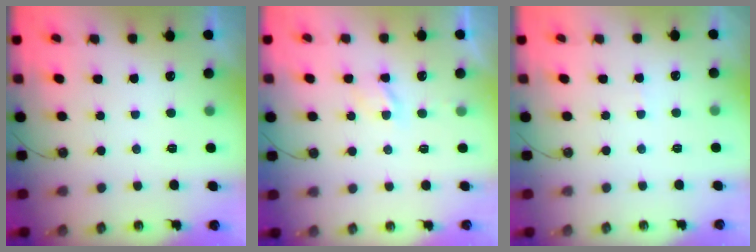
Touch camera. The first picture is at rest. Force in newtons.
{"total": 3.9, "press": 3.9, "slide": 0.6}
{"total": 2.8, "press": 2.8, "slide": 0.4}